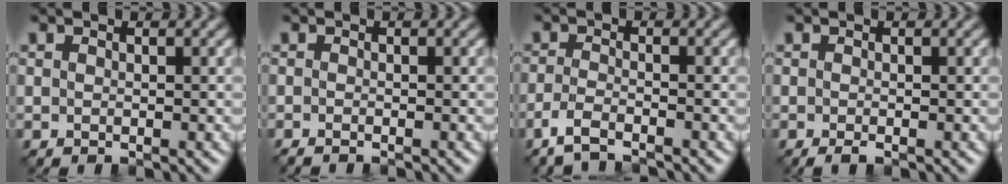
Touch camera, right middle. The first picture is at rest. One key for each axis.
{"total": 0.9, "fx": -0.8, "fy": -0.2, "fz": 0.3, "tx": -0.008, "ty": -0.003, "tz": -0.017}
{"total": 2.5, "fx": -2.0, "fy": 0.3, "fz": 1.4, "tx": -0.037, "ty": -0.001, "tz": -0.050}
{"total": 0.6, "fx": -0.4, "fy": 0.0, "fz": 0.5, "tx": -0.012, "ty": 0.002, "tz": -0.006}